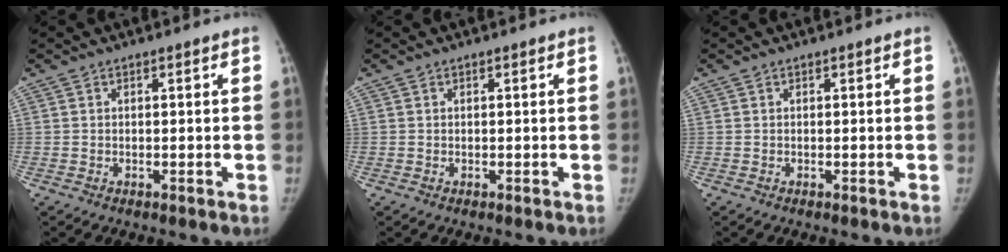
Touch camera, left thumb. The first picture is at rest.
{"total": 0.0}
{"total": 0.0}